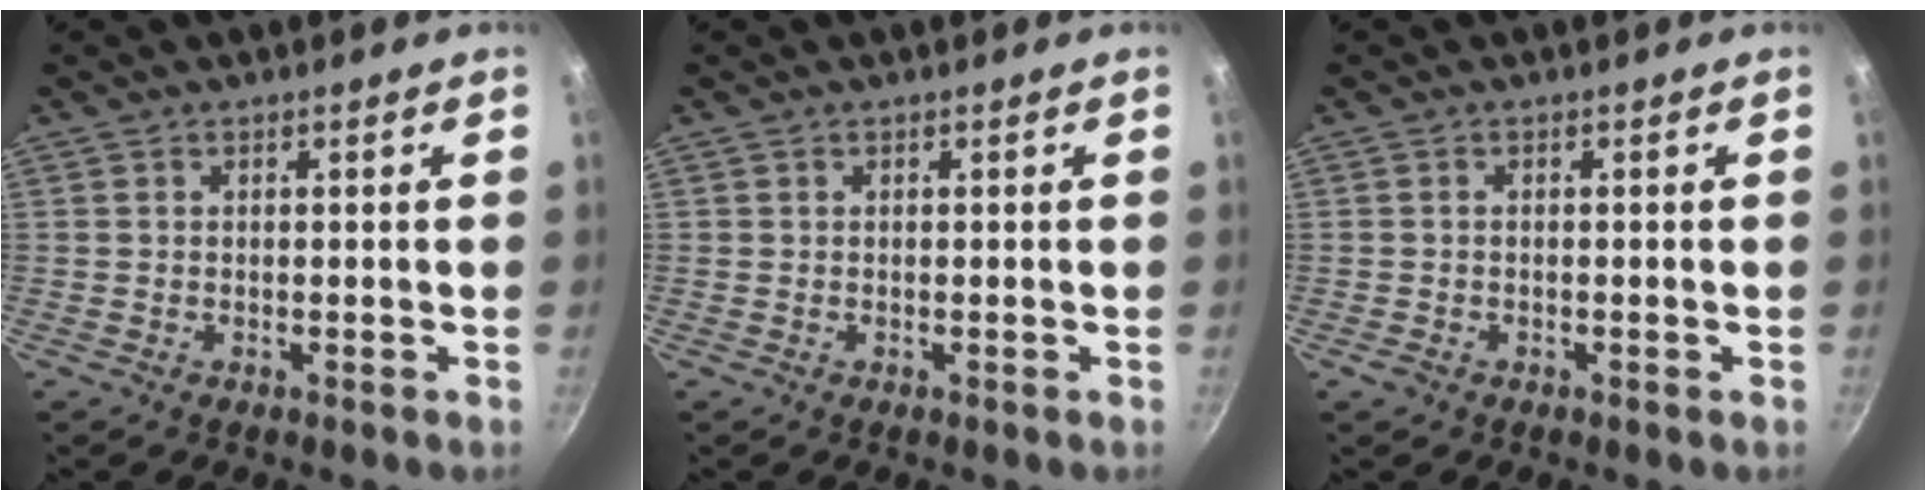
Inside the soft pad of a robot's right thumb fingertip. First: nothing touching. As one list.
[{"total": 0.0}, {"total": 1.1, "force": [-0.6, 0.7, 0.6], "torque": [-0.013, 0.002, -0.011]}]